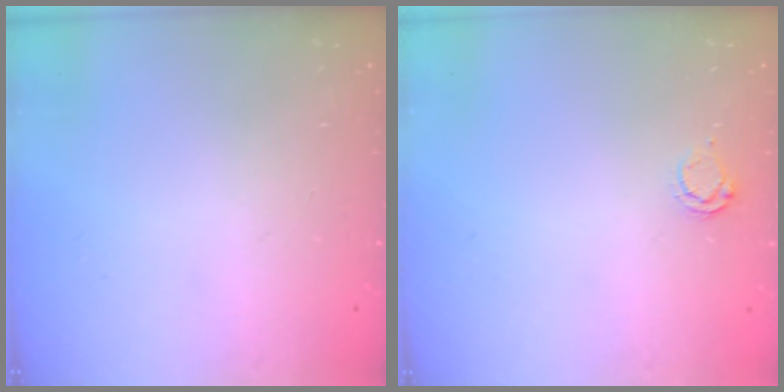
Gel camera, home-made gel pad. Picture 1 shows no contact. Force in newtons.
{"total": 3.4, "press": 3.4, "slide": 0.4}